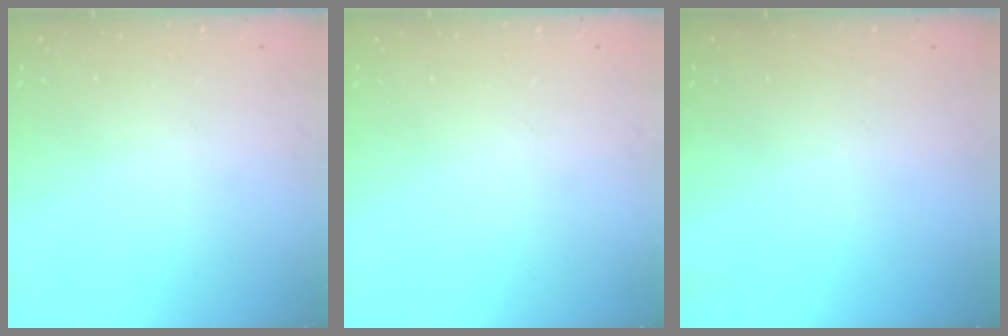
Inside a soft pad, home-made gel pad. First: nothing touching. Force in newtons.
{"total": 0.0}
{"total": 0.0}